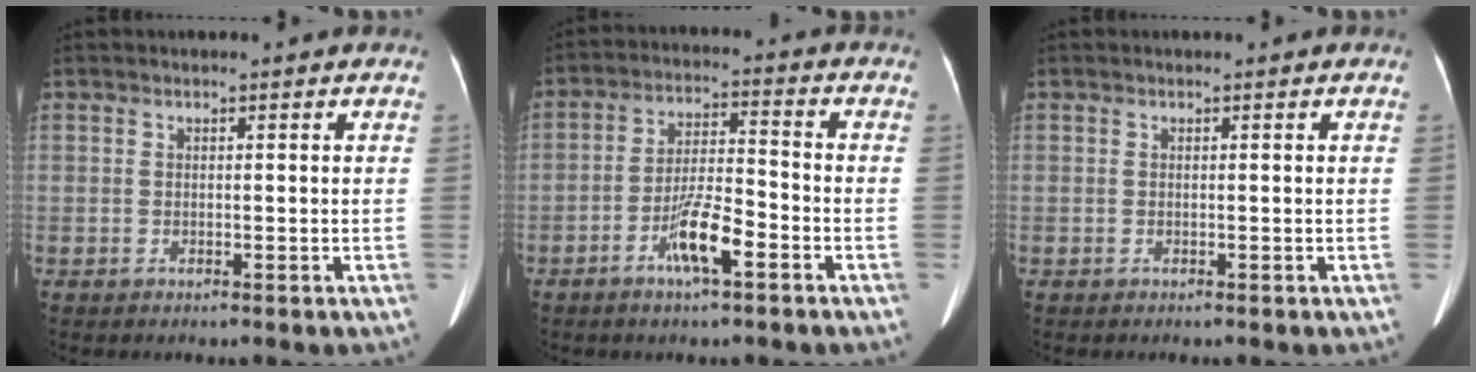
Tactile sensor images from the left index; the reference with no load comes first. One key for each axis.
{"total": 7.7, "fx": -3.9, "fy": 1.4, "fz": 6.6, "tx": -0.131, "ty": 0.002, "tz": -0.070}
{"total": 0.0}